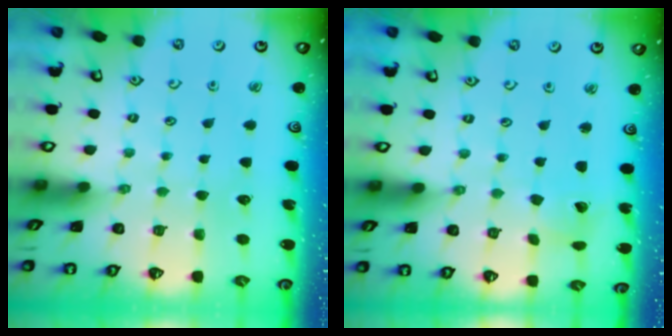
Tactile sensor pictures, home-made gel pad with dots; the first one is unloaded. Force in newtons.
{"total": 2.2, "press": 2.2, "slide": 0.2}